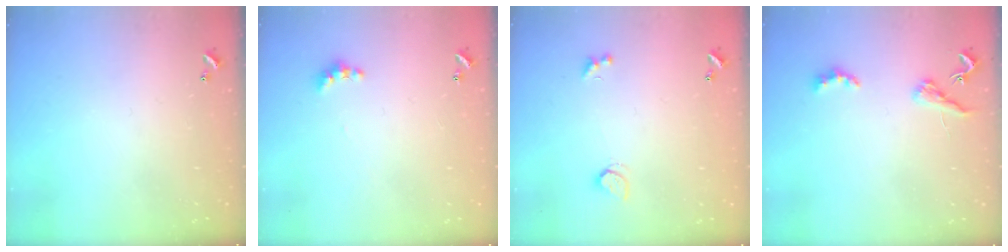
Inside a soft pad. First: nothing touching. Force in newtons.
{"total": 4.4, "press": 4.4, "slide": 0.9}
{"total": 1.3, "press": 1.2, "slide": 0.5}
{"total": 4.6, "press": 4.6, "slide": 0.6}